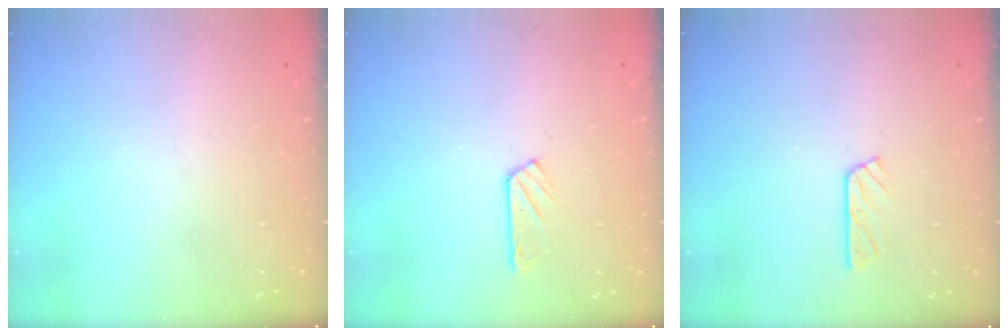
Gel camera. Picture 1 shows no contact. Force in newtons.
{"total": 3.6, "press": 3.5, "slide": 0.5}
{"total": 5.5, "press": 5.5, "slide": 0.2}